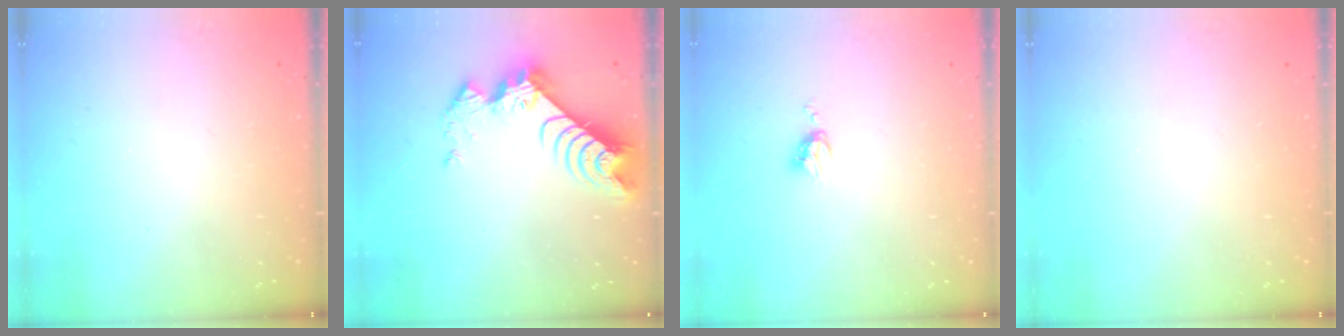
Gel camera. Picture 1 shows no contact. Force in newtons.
{"total": 9.5, "press": 9.5, "slide": 0.8}
{"total": 4.2, "press": 4.1, "slide": 0.6}
{"total": 0.0}